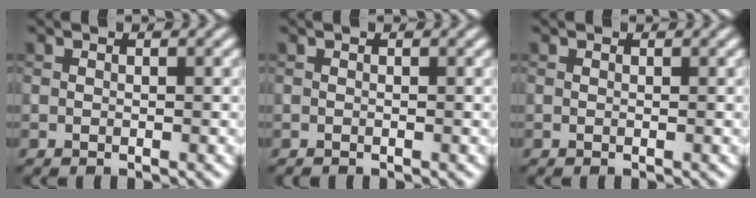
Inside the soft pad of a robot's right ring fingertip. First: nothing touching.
{"total": 0.0}
{"total": 0.0}